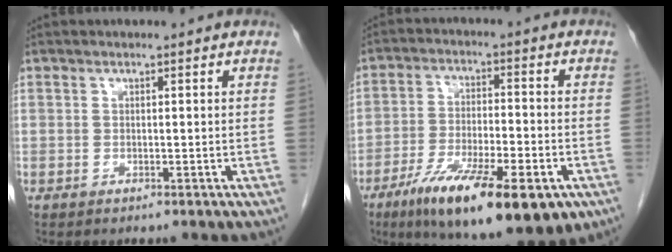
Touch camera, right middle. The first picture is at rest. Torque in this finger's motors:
{"motor_torque": [1.15, -0.99, 0.31, 0.19]}